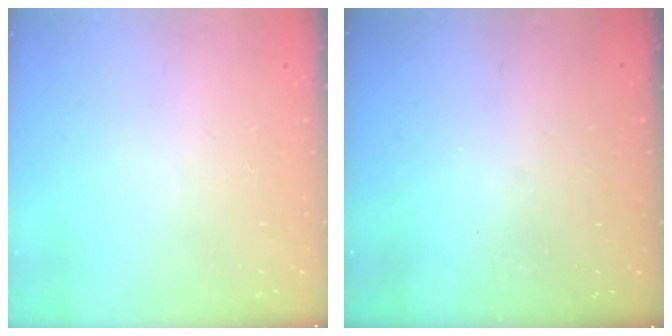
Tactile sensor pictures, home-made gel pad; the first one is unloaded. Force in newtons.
{"total": 3.1, "press": 3.0, "slide": 0.8}